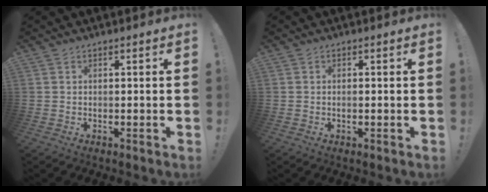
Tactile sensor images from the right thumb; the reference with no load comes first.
{"total": 0.8, "force": [-0.4, 0.0, 0.7], "torque": [-0.004, -0.004, -0.008]}